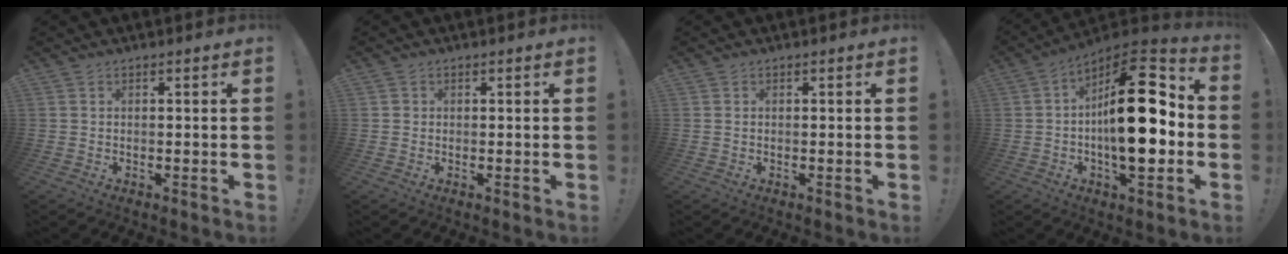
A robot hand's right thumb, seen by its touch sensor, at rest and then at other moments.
{"total": 0.8, "force": [0.3, 0.8, 0.1], "torque": [-0.005, 0.003, 0.006]}
{"total": 0.0}
{"total": 23.3, "force": [-0.8, 9.7, 21.1], "torque": [-0.324, 0.003, -0.018]}